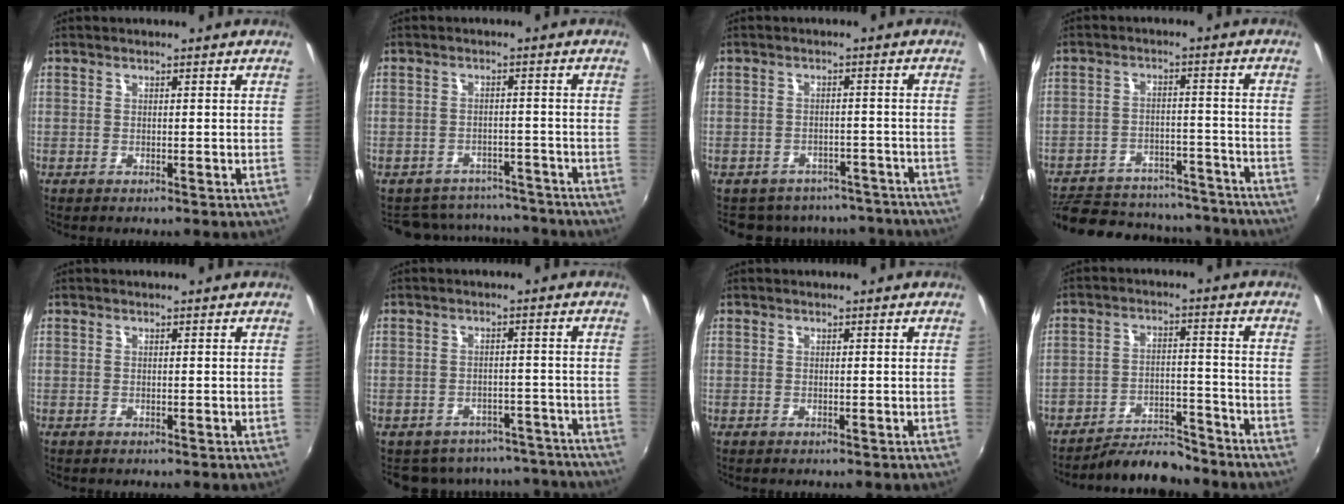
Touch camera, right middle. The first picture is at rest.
{"total": 12.4, "force": [-10.9, 5.1, 2.8], "torque": [-0.073, 0.020, -0.140]}
{"total": 14.5, "force": [-12.5, 6.5, 3.6], "torque": [-0.084, 0.017, -0.146]}
{"total": 25.1, "force": [-21.1, 9.8, 9.5], "torque": [-0.208, 0.016, -0.268]}
{"total": 0.0}
{"total": 13.9, "force": [-12.1, 6.2, 2.9], "torque": [-0.066, 0.025, -0.139]}
{"total": 0.0}
{"total": 8.3, "force": [-8.0, 1.6, 1.3], "torque": [-0.034, 0.009, -0.129]}